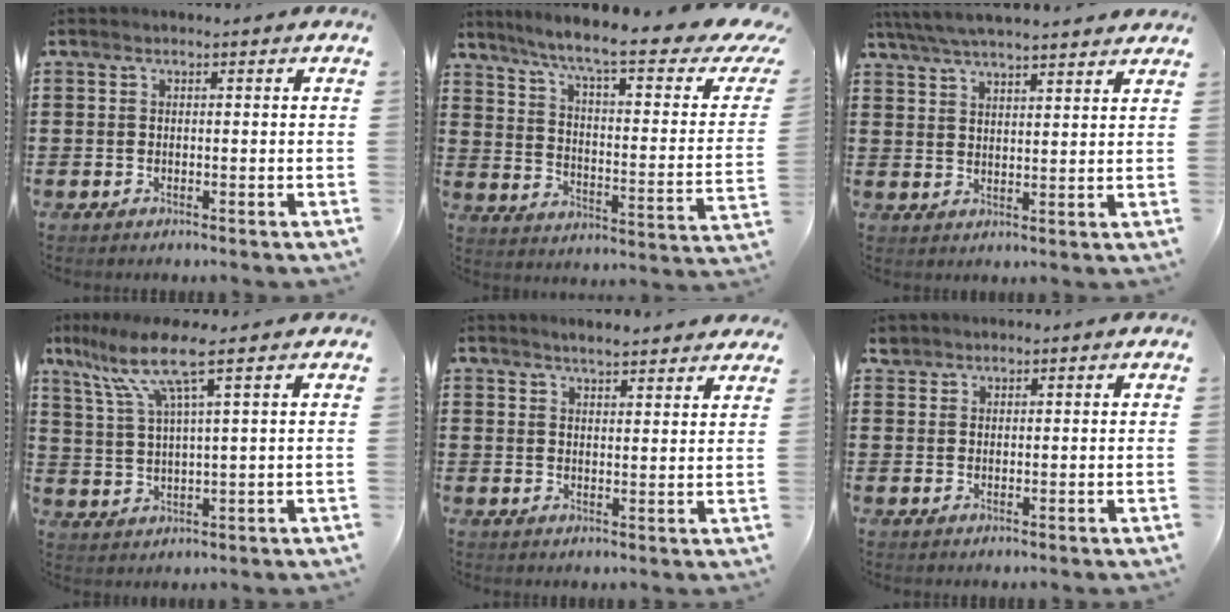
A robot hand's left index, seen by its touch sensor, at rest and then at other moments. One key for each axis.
{"total": 9.7, "fx": 7.0, "fy": 0.4, "fz": 6.7, "tx": -0.135, "ty": -0.052, "tz": 0.106}
{"total": 5.2, "fx": 4.9, "fy": 0.3, "fz": 1.9, "tx": -0.051, "ty": -0.016, "tz": 0.087}
{"total": 8.4, "fx": 4.8, "fy": 0.5, "fz": 6.9, "tx": -0.156, "ty": -0.013, "tz": 0.079}
{"total": 3.0, "fx": 3.0, "fy": 0.0, "fz": 0.4, "tx": -0.016, "ty": -0.007, "tz": 0.055}
{"total": 1.5, "fx": 1.3, "fy": 0.7, "fz": 0.1, "tx": -0.006, "ty": 0.003, "tz": 0.026}